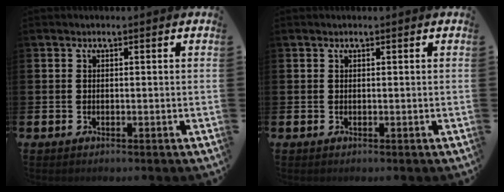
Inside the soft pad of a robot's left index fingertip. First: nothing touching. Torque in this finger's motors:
{"motor_torque": [0.01, 0.11, 0.00, -0.01]}